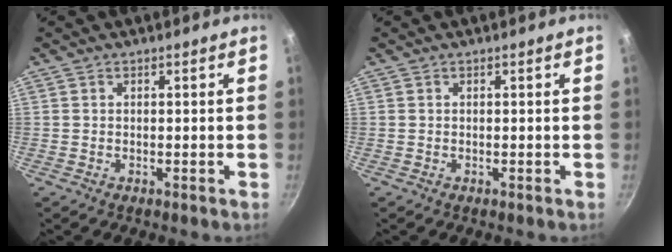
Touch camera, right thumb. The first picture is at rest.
{"total": 0.0}